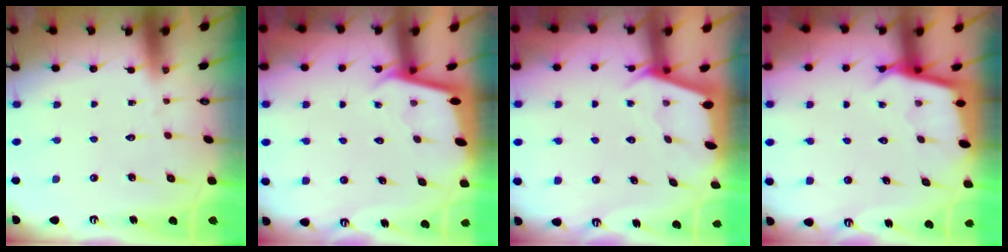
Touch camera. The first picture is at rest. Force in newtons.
{"total": 1.9, "press": 1.9, "slide": 0.2}
{"total": 2.4, "press": 2.4, "slide": 0.3}
{"total": 2.7, "press": 2.7, "slide": 0.0}